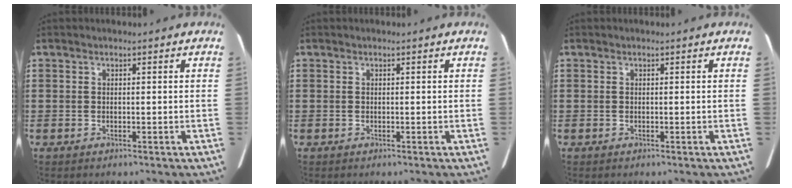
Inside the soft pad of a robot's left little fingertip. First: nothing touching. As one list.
[{"total": 0.0}, {"total": 0.0}]